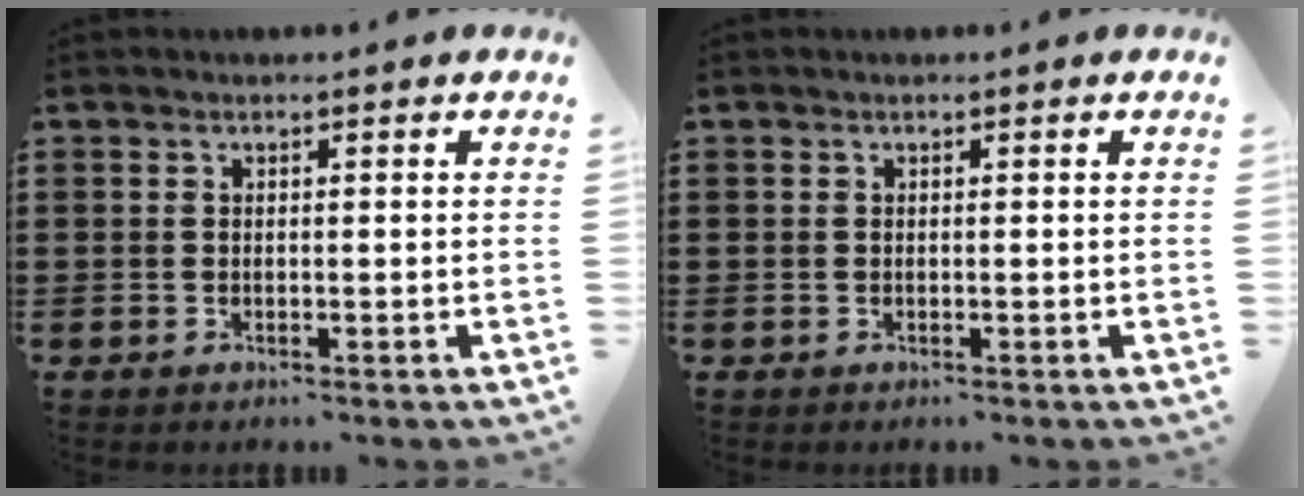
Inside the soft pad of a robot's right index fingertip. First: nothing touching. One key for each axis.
{"total": 0.0}